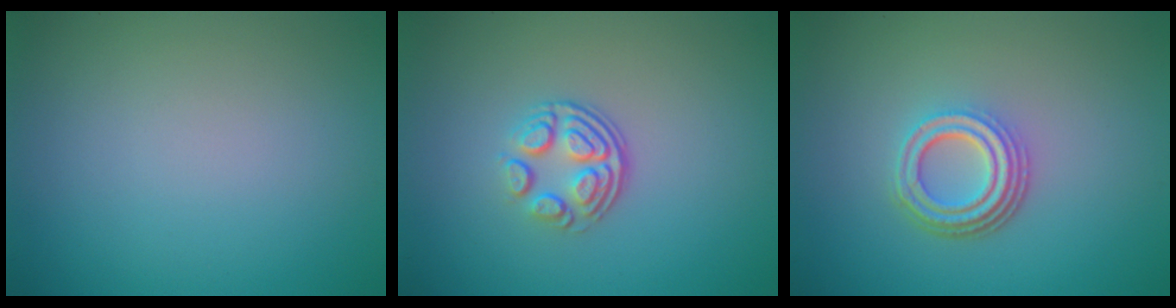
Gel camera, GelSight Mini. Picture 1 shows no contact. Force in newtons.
{"total": 3.5, "press": 2.4, "slide": 2.6}
{"total": 4.2, "press": 3.1, "slide": 2.7}